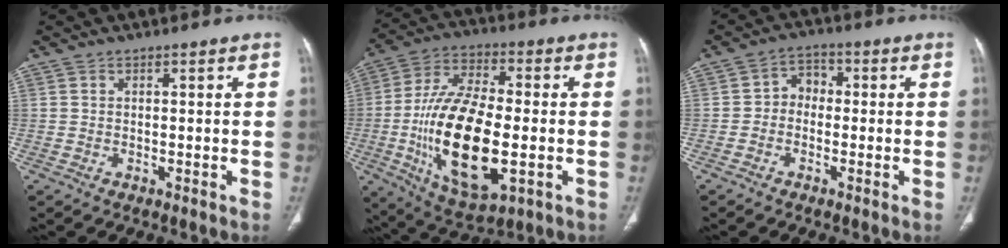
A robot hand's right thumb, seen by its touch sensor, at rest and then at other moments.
{"total": 22.2, "force": [-3.9, 9.7, 19.6], "torque": [-0.373, 0.002, -0.056]}
{"total": 4.2, "force": [-0.7, 3.4, 2.3], "torque": [-0.016, 0.021, -0.026]}